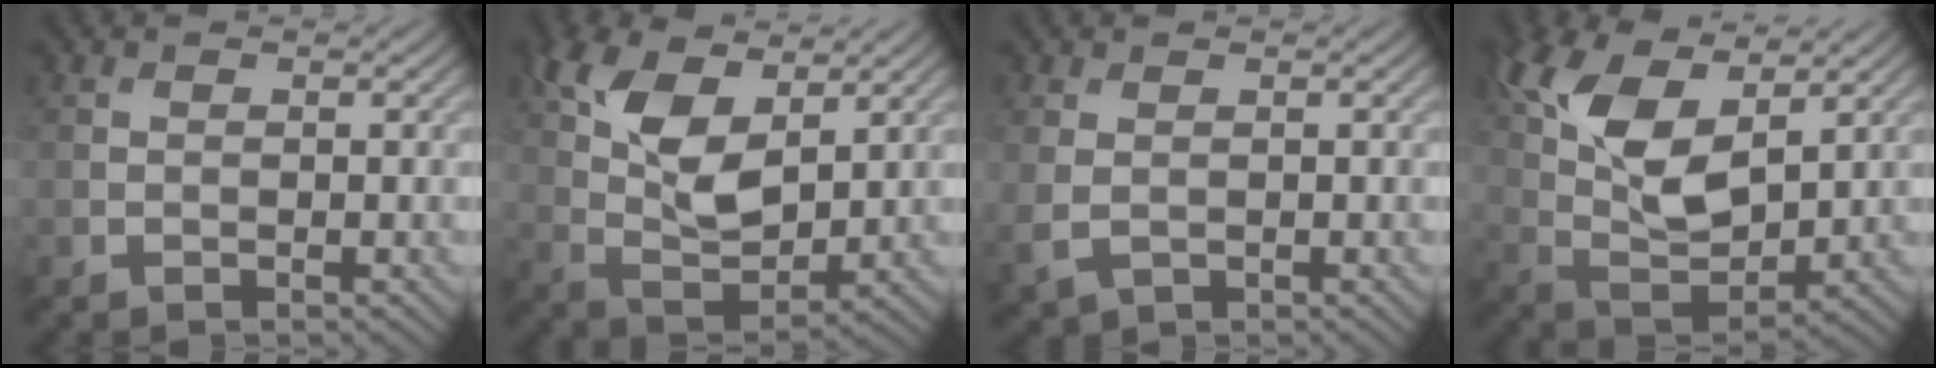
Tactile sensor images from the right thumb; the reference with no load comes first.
{"total": 9.9, "force": [4.5, 4.9, 7.3], "torque": [-0.164, 0.005, 0.092]}
{"total": 2.8, "force": [0.0, 1.9, 2.0], "torque": [-0.064, -0.009, 0.002]}
{"total": 11.8, "force": [5.3, 5.6, 9.0], "torque": [-0.207, 0.009, 0.108]}